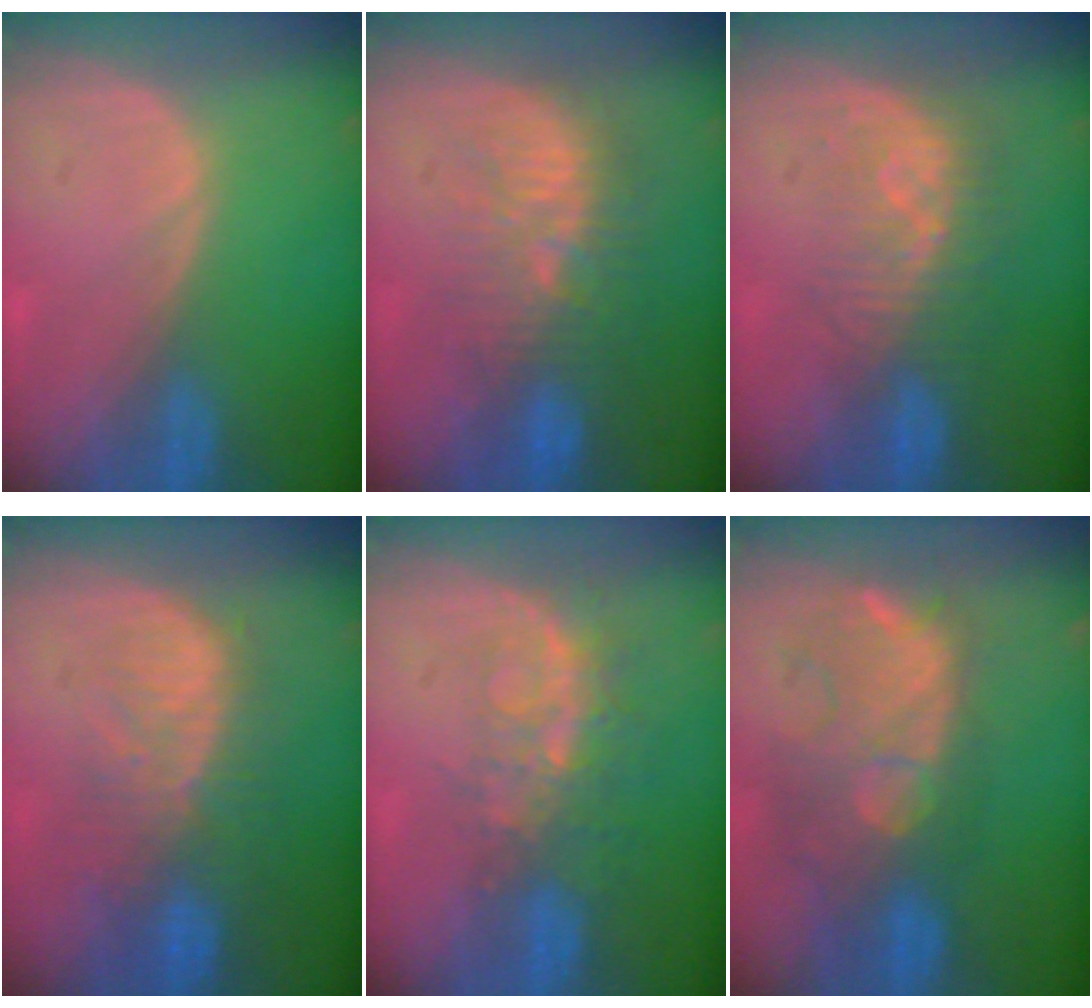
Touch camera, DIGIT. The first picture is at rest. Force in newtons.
{"total": 9.5, "press": 9.0, "slide": 2.8}
{"total": 8.2, "press": 7.4, "slide": 3.6}
{"total": 10.3, "press": 8.8, "slide": 5.4}
{"total": 8.3, "press": 6.9, "slide": 4.7}
{"total": 10.2, "press": 9.7, "slide": 3.4}